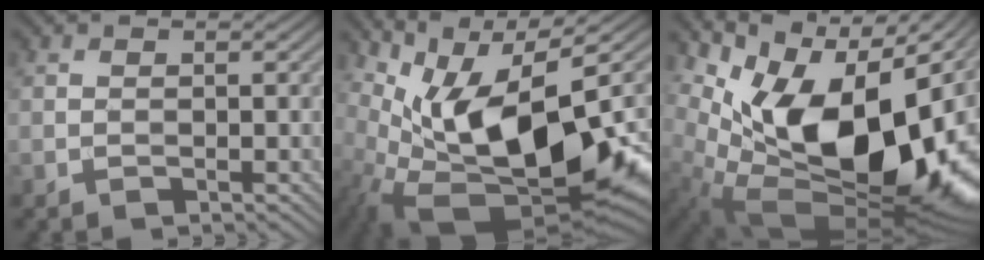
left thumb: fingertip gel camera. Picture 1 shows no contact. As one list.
[{"total": 15.9, "force": [-1.2, 7.9, 13.8], "torque": [-0.241, 0.001, -0.019]}, {"total": 17.3, "force": [1.5, 11.0, 13.3], "torque": [-0.217, -0.030, 0.042]}]